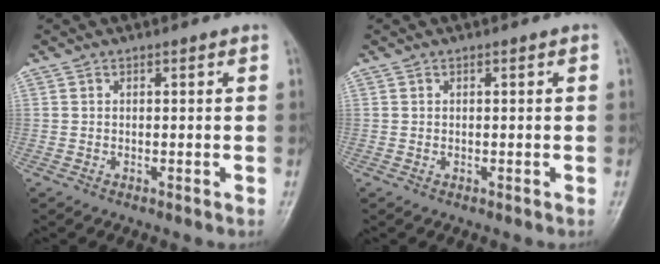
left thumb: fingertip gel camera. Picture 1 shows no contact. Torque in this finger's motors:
{"motor_torque": [-0.04, -0.04, -0.03, 0.06, 0.02]}